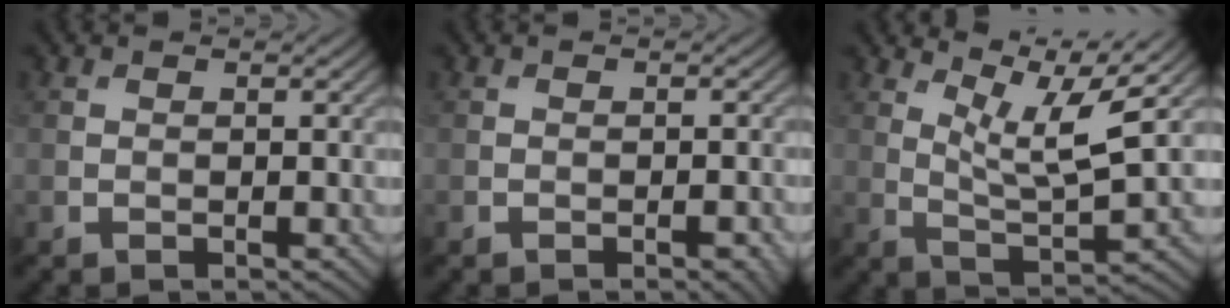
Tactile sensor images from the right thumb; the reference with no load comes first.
{"total": 2.1, "force": [-1.1, 0.6, 1.6], "torque": [-0.021, 0.002, -0.013]}
{"total": 8.9, "force": [5.4, 1.8, 6.8], "torque": [-0.131, -0.003, 0.097]}